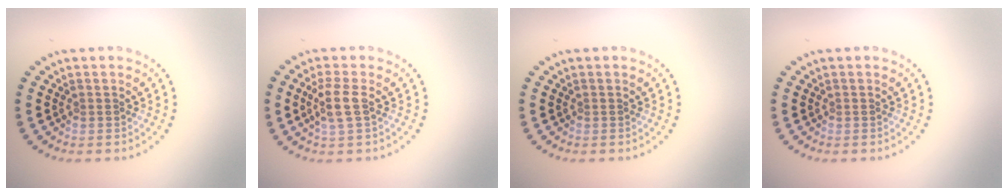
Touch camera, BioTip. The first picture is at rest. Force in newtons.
{"total": 2.4, "press": 2.0, "slide": 1.3}
{"total": 0.0}
{"total": 0.0}